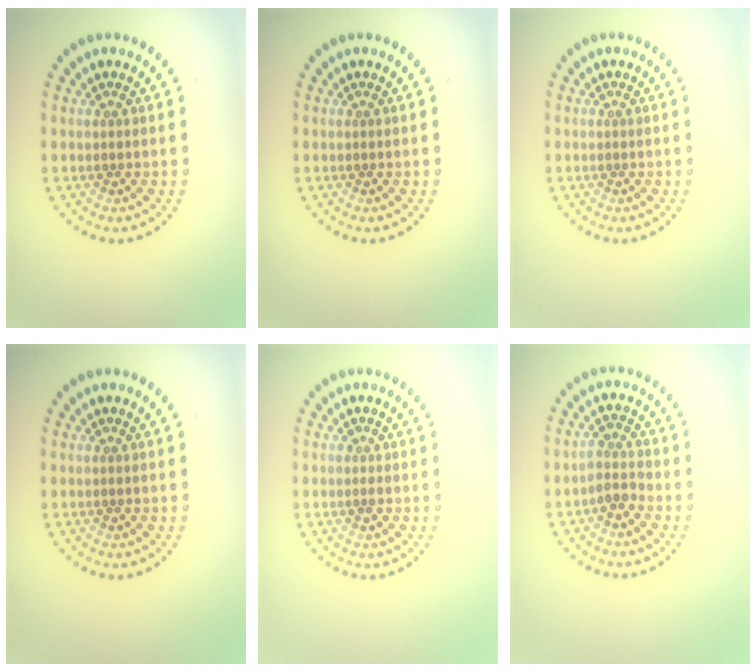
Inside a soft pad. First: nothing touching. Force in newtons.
{"total": 0.0}
{"total": 0.0}
{"total": 0.0}
{"total": 0.7, "press": 0.7, "slide": 0.1}
{"total": 1.9, "press": 1.5, "slide": 1.2}